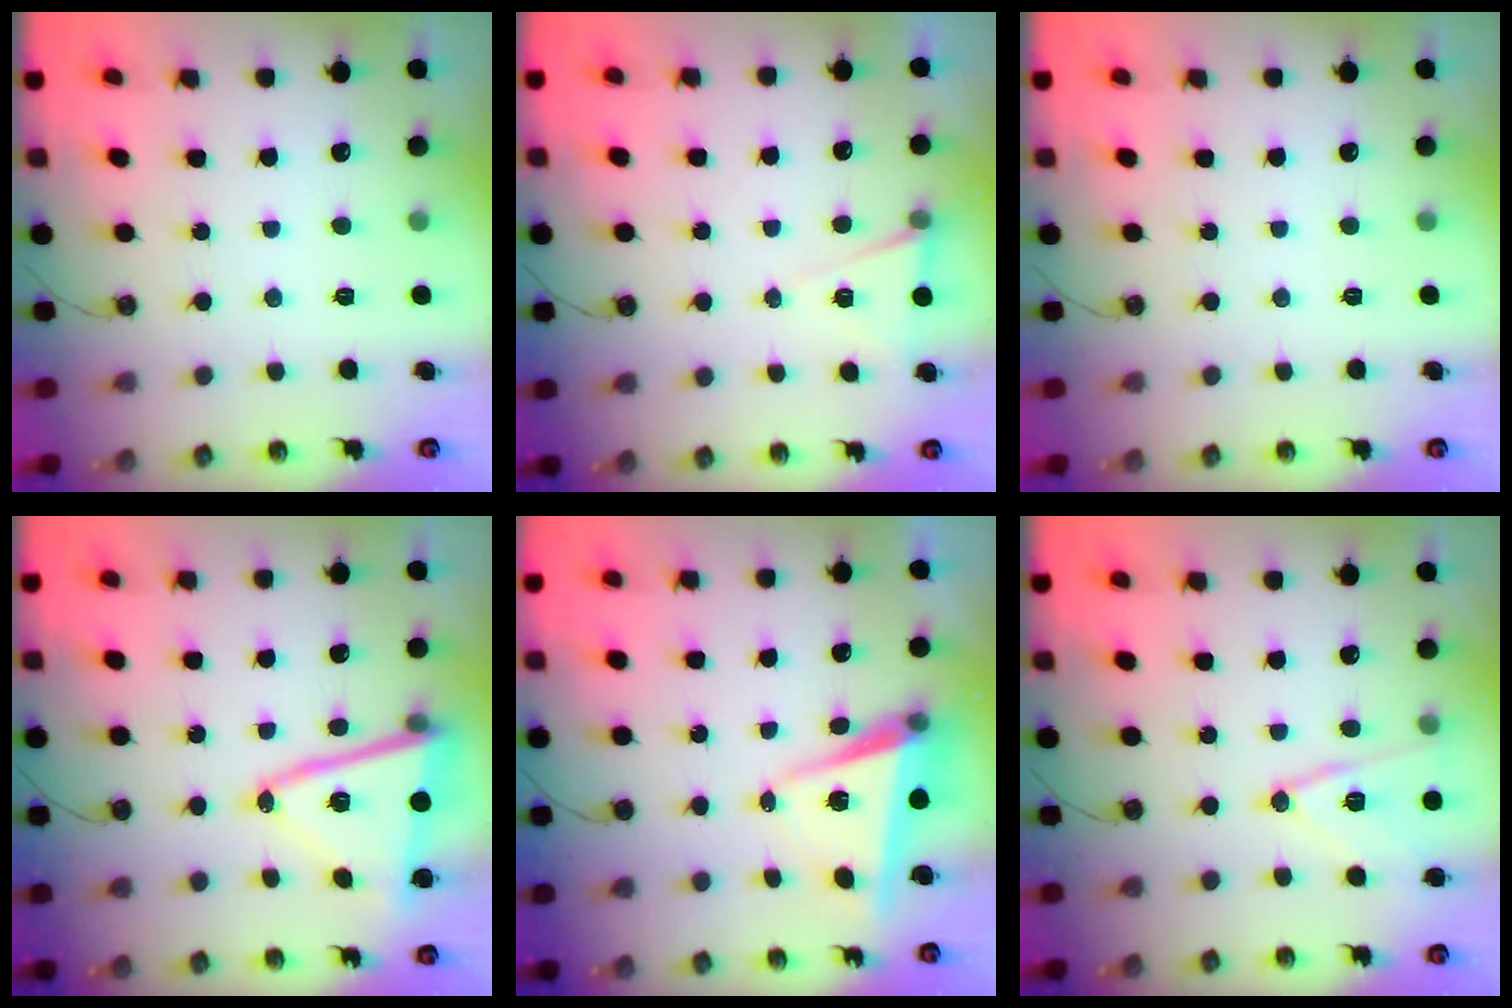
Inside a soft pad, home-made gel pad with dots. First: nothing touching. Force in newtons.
{"total": 6.1, "press": 4.0, "slide": 4.6}
{"total": 0.0}
{"total": 14.5, "press": 14.4, "slide": 2.0}
{"total": 6.3, "press": 5.0, "slide": 3.8}
{"total": 12.6, "press": 12.3, "slide": 2.4}